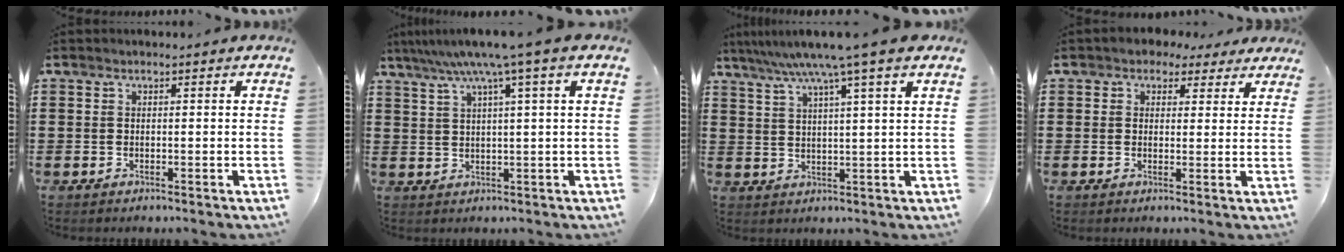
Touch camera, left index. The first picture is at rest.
{"total": 6.1, "force": [3.4, -1.0, 5.0], "torque": [-0.104, -0.013, 0.053]}
{"total": 7.4, "force": [5.3, -1.1, 5.1], "torque": [-0.114, -0.019, 0.086]}
{"total": 2.6, "force": [1.9, 1.8, 0.6], "torque": [-0.016, 0.004, 0.032]}